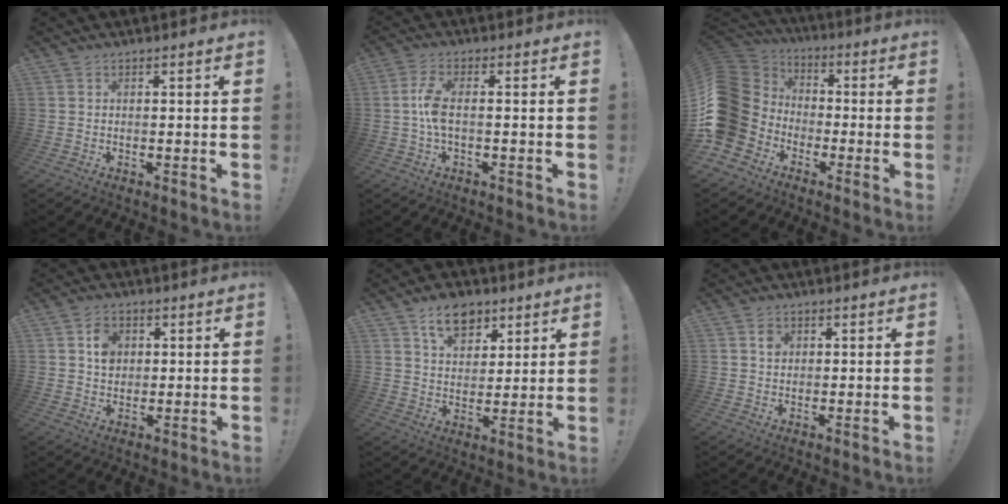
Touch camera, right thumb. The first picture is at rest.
{"total": 6.9, "force": [-0.5, 2.2, 6.5], "torque": [-0.136, 0.000, -0.011]}
{"total": 18.5, "force": [-3.0, 15.5, 9.6], "torque": [-0.189, 0.026, -0.026]}
{"total": 5.4, "force": [1.3, 4.4, 2.9], "torque": [-0.038, 0.001, 0.021]}
{"total": 11.3, "force": [6.5, 7.4, 5.4], "torque": [-0.076, -0.026, 0.122]}
{"total": 2.2, "force": [0.6, 1.8, 1.0], "torque": [0.003, -0.006, 0.005]}